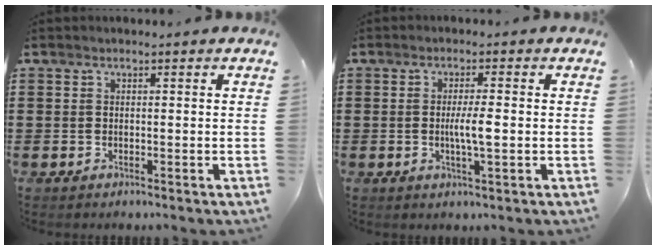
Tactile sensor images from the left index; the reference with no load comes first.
{"total": 3.8, "force": [-0.2, 0.5, 3.8], "torque": [-0.075, -0.004, -0.008]}